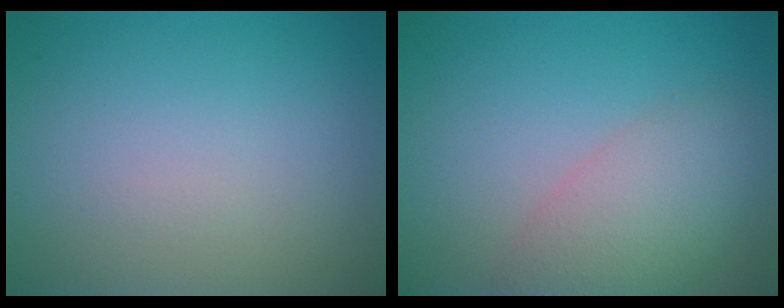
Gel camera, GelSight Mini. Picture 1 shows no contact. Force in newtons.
{"total": 5.0, "press": 5.0, "slide": 0.4}